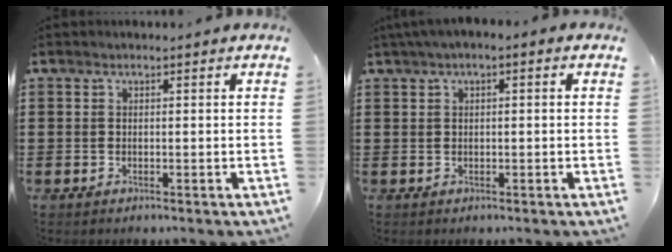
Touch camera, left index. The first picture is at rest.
{"total": 1.3, "force": [-0.2, 0.3, 1.2], "torque": [-0.021, -0.001, -0.003]}